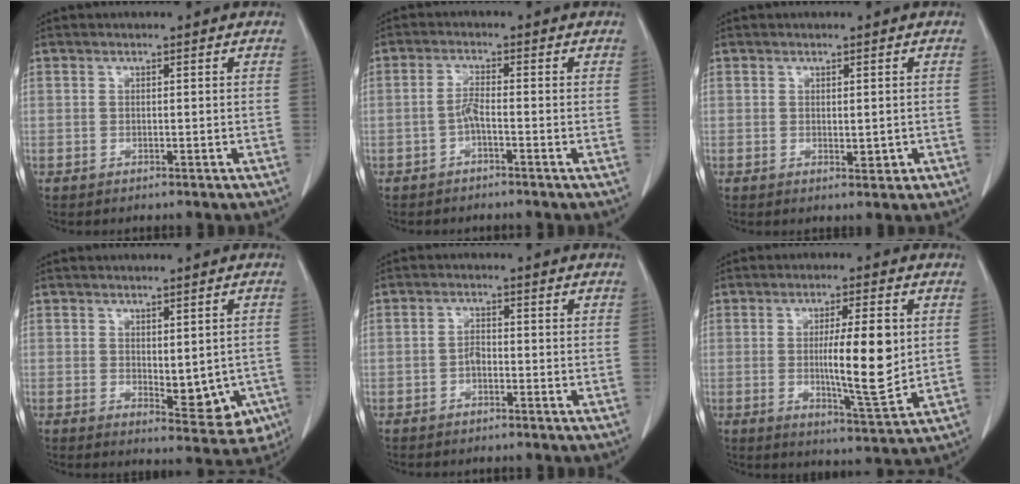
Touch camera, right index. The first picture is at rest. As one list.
[{"total": 2.2, "force": [-0.9, 0.1, 2.0], "torque": [-0.038, 0.003, -0.021]}, {"total": 1.9, "force": [-0.3, 0.7, 1.7], "torque": [-0.026, -0.005, 0.002]}, {"total": 7.7, "force": [-1.3, 3.4, 6.8], "torque": [-0.065, -0.012, -0.007]}, {"total": 1.4, "force": [-0.6, 0.6, 1.1], "torque": [-0.019, 0.006, -0.011]}, {"total": 10.4, "force": [0.8, 1.3, 10.3], "torque": [-0.165, -0.014, 0.015]}]